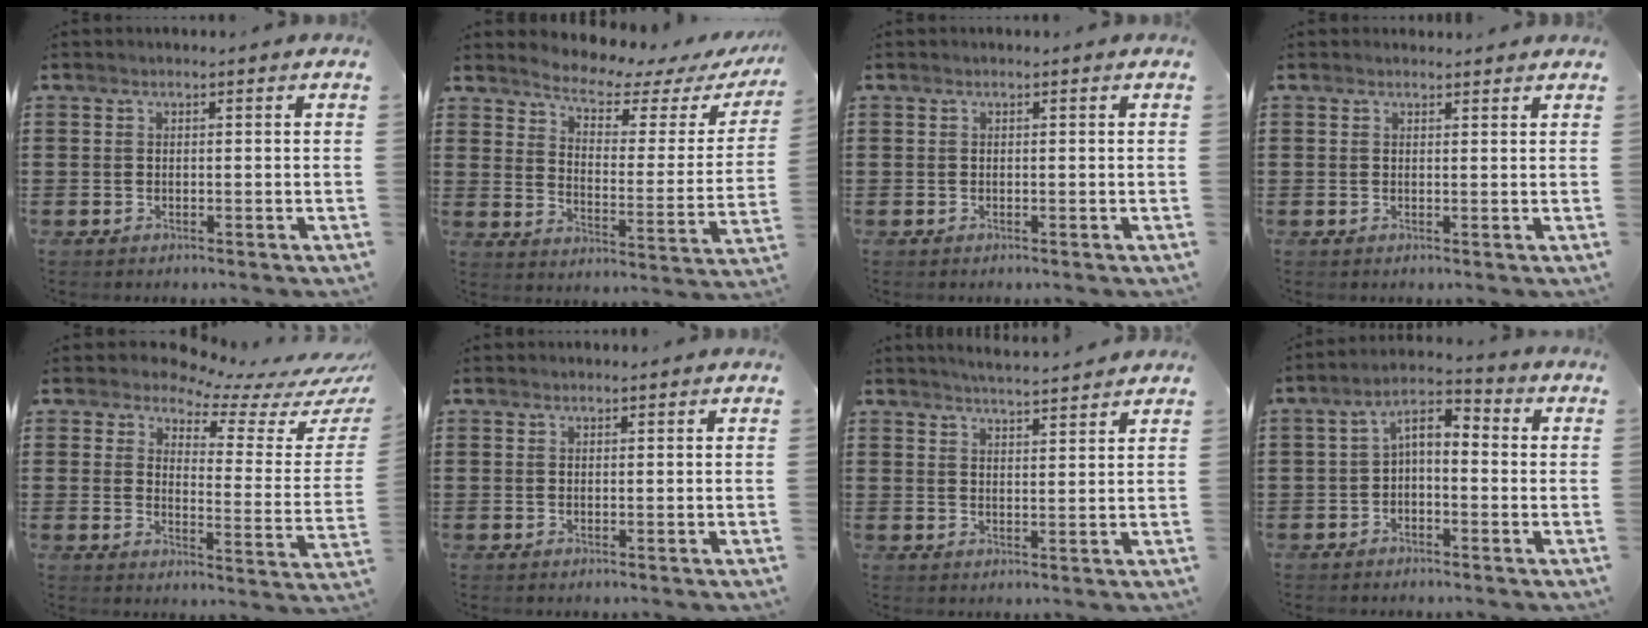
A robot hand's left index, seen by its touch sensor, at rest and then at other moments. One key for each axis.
{"total": 5.3, "fx": 4.8, "fy": 0.9, "fz": 2.0, "tx": -0.058, "ty": -0.034, "tz": 0.076}
{"total": 0.0}
{"total": 1.0, "fx": 1.0, "fy": 0.2, "fz": 0.0, "tx": -0.004, "ty": 0.000, "tz": 0.021}
{"total": 5.6, "fx": 4.8, "fy": 1.6, "fz": 2.4, "tx": -0.057, "ty": -0.036, "tz": 0.078}
{"total": 0.7, "fx": 0.7, "fy": 0.2, "fz": 0.0, "tx": -0.003, "ty": 0.001, "tz": 0.014}
{"total": 3.7, "fx": 3.6, "fy": -0.4, "fz": 0.7, "tx": -0.024, "ty": -0.016, "tz": 0.063}
{"total": 4.5, "fx": -0.4, "fy": 2.1, "fz": 4.0, "tx": -0.087, "ty": 0.010, "tz": -0.016}